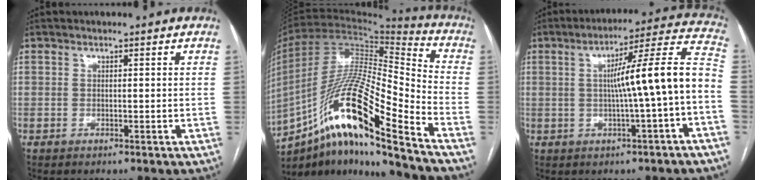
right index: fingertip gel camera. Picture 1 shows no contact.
{"total": 21.0, "force": [-13.0, 1.2, 16.5], "torque": [-0.324, -0.006, -0.235]}
{"total": 13.3, "force": [-1.1, -0.5, 13.2], "torque": [-0.184, 0.031, -0.018]}